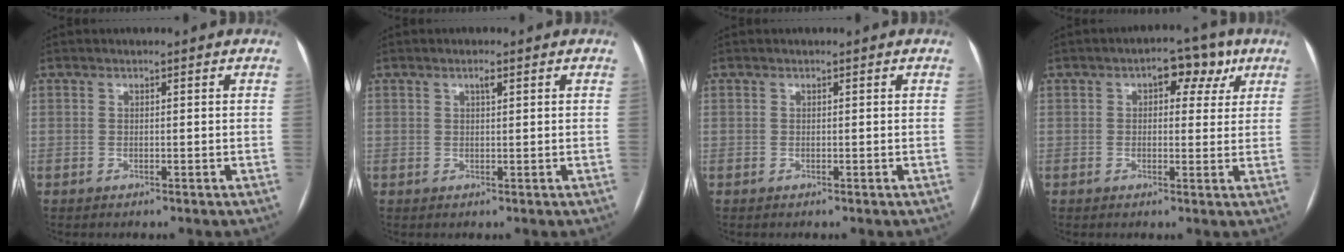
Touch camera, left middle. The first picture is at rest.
{"total": 1.2, "force": [0.7, 0.2, 1.0], "torque": [-0.019, 0.002, 0.011]}
{"total": 0.0}
{"total": 5.5, "force": [2.5, 3.2, 3.8], "torque": [-0.040, 0.023, 0.027]}